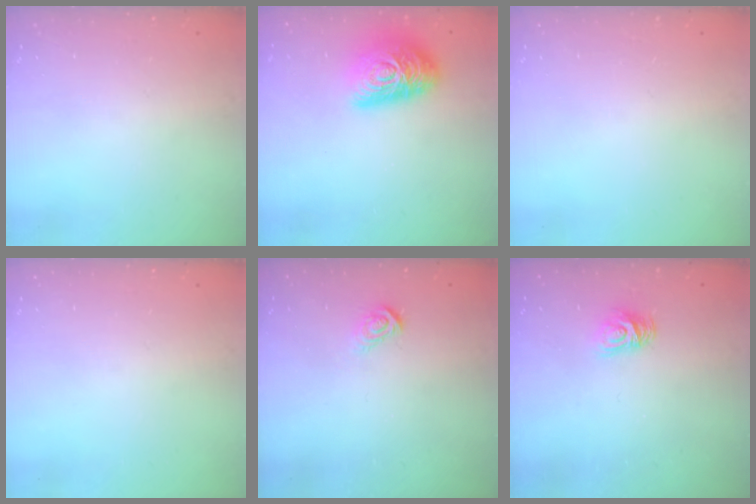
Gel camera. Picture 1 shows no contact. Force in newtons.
{"total": 17.2, "press": 17.2, "slide": 0.7}
{"total": 0.0}
{"total": 0.0}
{"total": 4.2, "press": 4.2, "slide": 0.4}
{"total": 5.6, "press": 5.6, "slide": 0.6}